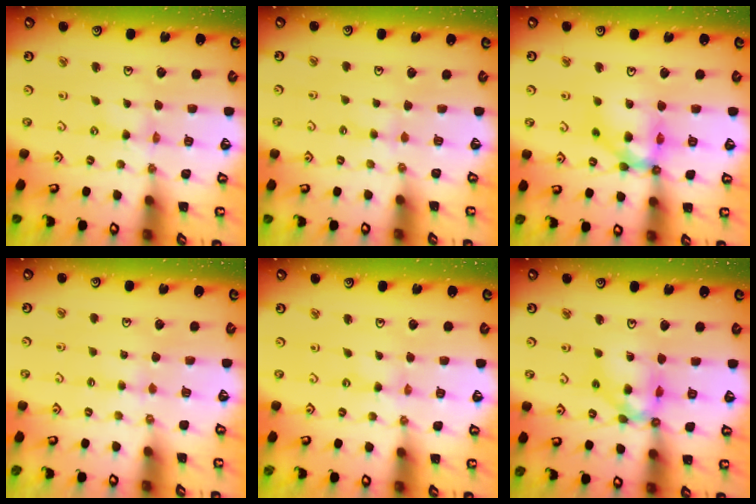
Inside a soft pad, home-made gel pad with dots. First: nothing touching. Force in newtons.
{"total": 1.8, "press": 1.8, "slide": 0.4}
{"total": 13.6, "press": 13.5, "slide": 2.1}
{"total": 3.2, "press": 3.1, "slide": 0.5}
{"total": 0.0}
{"total": 11.8, "press": 11.7, "slide": 1.4}